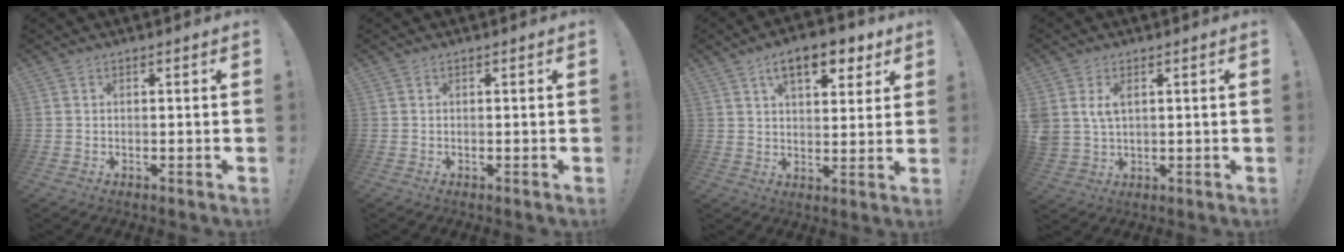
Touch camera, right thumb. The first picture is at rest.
{"total": 0.0}
{"total": 11.3, "force": [6.2, 5.3, 7.8], "torque": [-0.100, -0.024, 0.106]}
{"total": 5.3, "force": [2.1, 3.6, 3.2], "torque": [-0.065, -0.004, 0.039]}